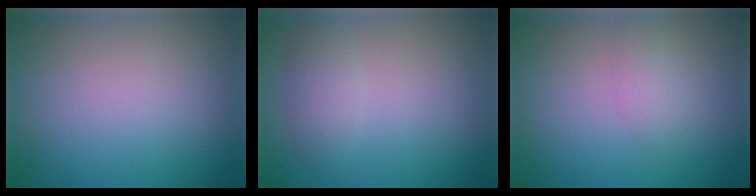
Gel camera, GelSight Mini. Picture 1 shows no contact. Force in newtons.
{"total": 2.0, "press": 2.0, "slide": 0.0}
{"total": 1.6, "press": 1.6, "slide": 0.1}